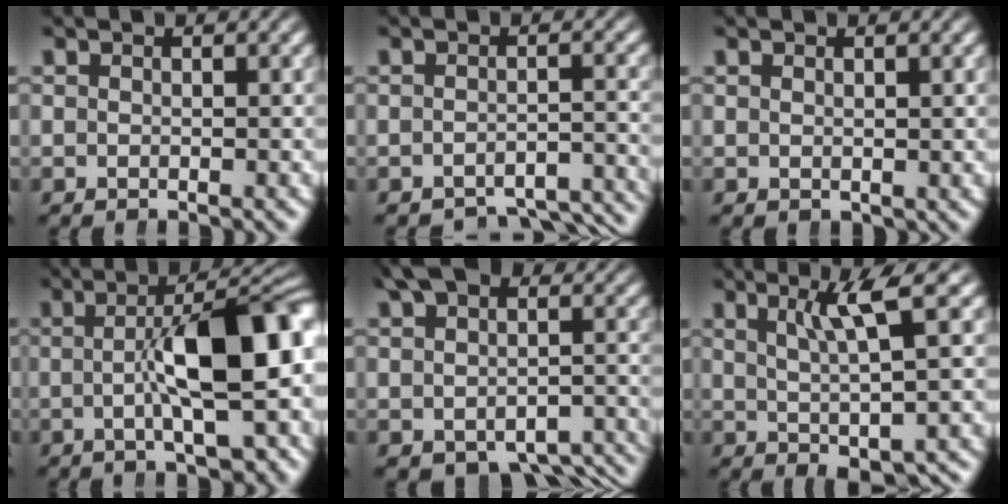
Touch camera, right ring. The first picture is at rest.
{"total": 6.8, "force": [-6.5, 1.4, 1.4], "torque": [-0.007, -0.021, -0.093]}
{"total": 0.5, "force": [0.4, 0.4, 0.1], "torque": [0.001, -0.008, 0.015]}
{"total": 9.6, "force": [-1.0, 2.6, 9.2], "torque": [-0.134, 0.009, -0.010]}
{"total": 6.8, "force": [-4.1, 3.8, 3.9], "torque": [-0.049, -0.020, -0.050]}
{"total": 4.2, "force": [0.7, 0.3, 4.2], "torque": [-0.057, -0.005, 0.027]}